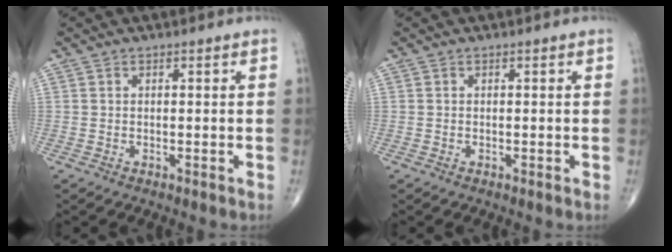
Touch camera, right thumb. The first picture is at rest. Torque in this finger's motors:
{"motor_torque": [-0.09, -0.06, -0.01, -0.01, -0.01]}